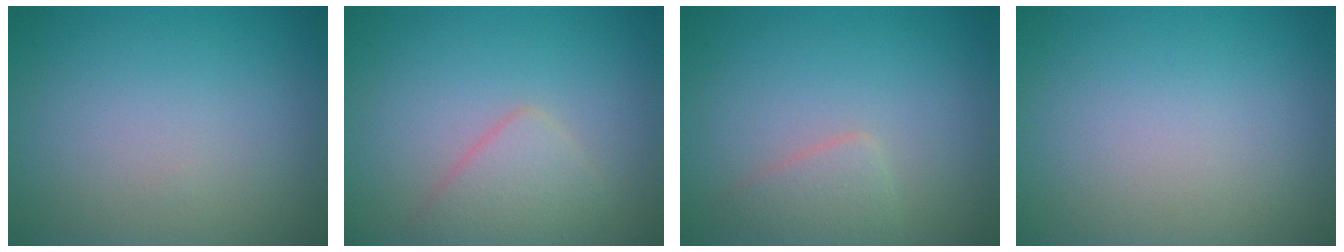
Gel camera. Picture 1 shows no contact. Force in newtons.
{"total": 2.7, "press": 2.7, "slide": 0.1}
{"total": 2.0, "press": 2.0, "slide": 0.1}
{"total": 0.0}